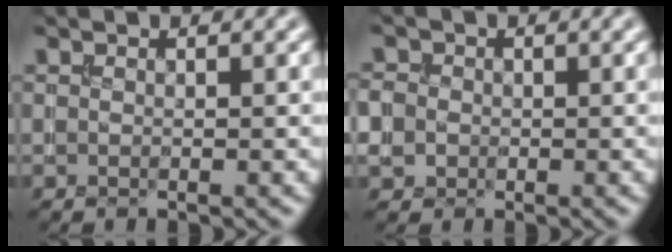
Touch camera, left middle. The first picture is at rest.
{"total": 3.4, "force": [-0.3, 3.2, 1.3], "torque": [-0.024, 0.017, -0.024]}